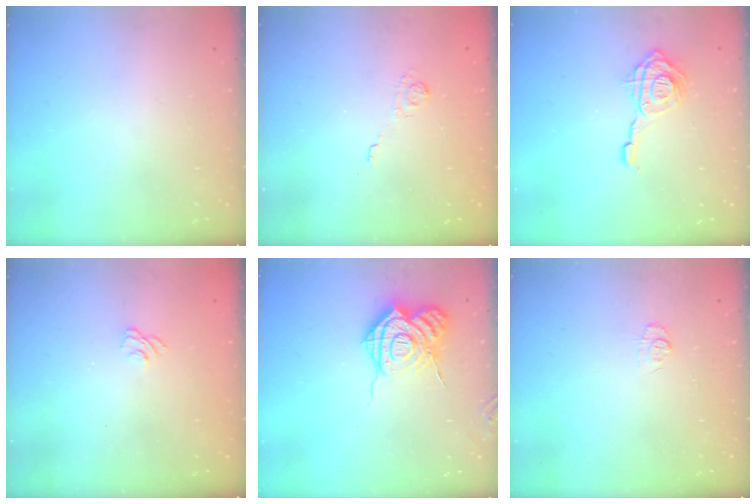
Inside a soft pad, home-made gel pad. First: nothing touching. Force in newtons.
{"total": 2.0, "press": 1.5, "slide": 1.3}
{"total": 11.7, "press": 11.7, "slide": 1.1}
{"total": 1.5, "press": 0.9, "slide": 1.2}
{"total": 15.3, "press": 15.2, "slide": 1.6}
{"total": 4.9, "press": 4.9, "slide": 0.6}